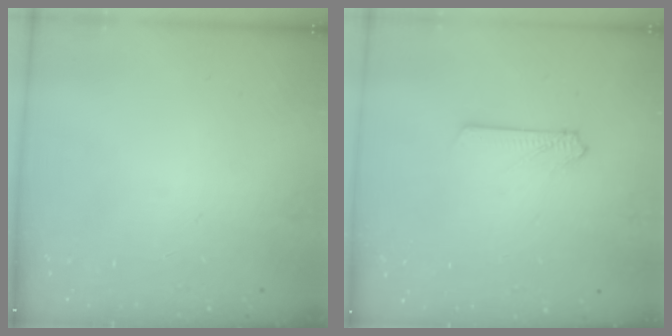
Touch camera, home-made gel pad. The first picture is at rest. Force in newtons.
{"total": 2.6, "press": 2.6, "slide": 0.3}